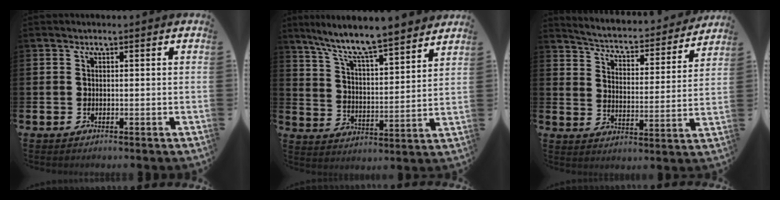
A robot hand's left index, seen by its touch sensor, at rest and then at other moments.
{"total": 8.9, "force": [8.3, 0.5, 3.1], "torque": [-0.097, -0.060, 0.142]}
{"total": 4.5, "force": [4.2, 1.0, 1.0], "torque": [-0.044, -0.041, 0.063]}